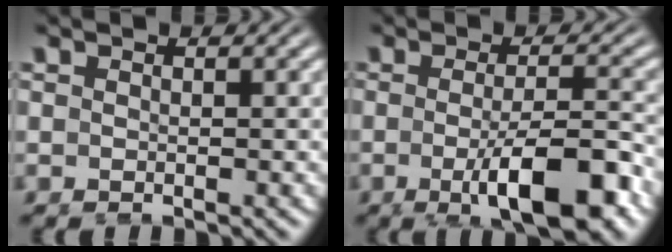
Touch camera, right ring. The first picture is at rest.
{"total": 6.7, "force": [-3.0, 1.5, 5.8], "torque": [-0.085, -0.012, -0.047]}